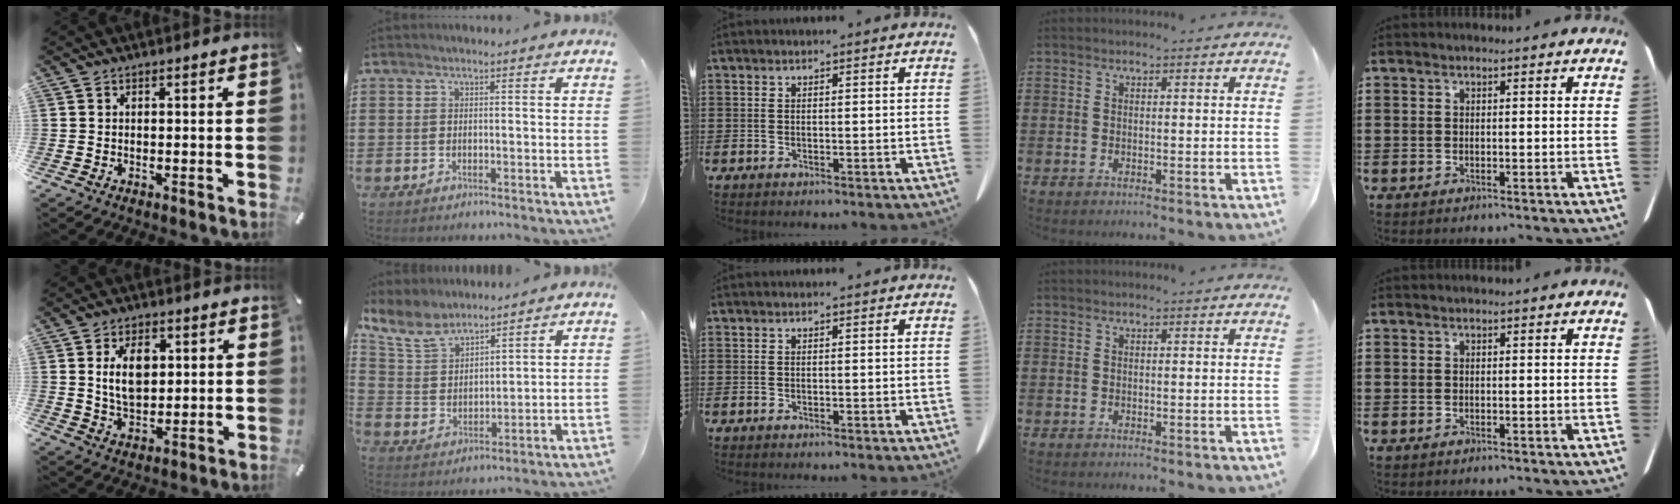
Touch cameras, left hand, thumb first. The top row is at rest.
{"thumb": {"total": 9.3, "force": [2.4, 6.1, 6.6], "torque": [-0.120, -0.002, 0.036]}, "index": {"total": 7.0, "force": [5.9, 2.7, 2.7], "torque": [-0.079, -0.019, 0.109]}}